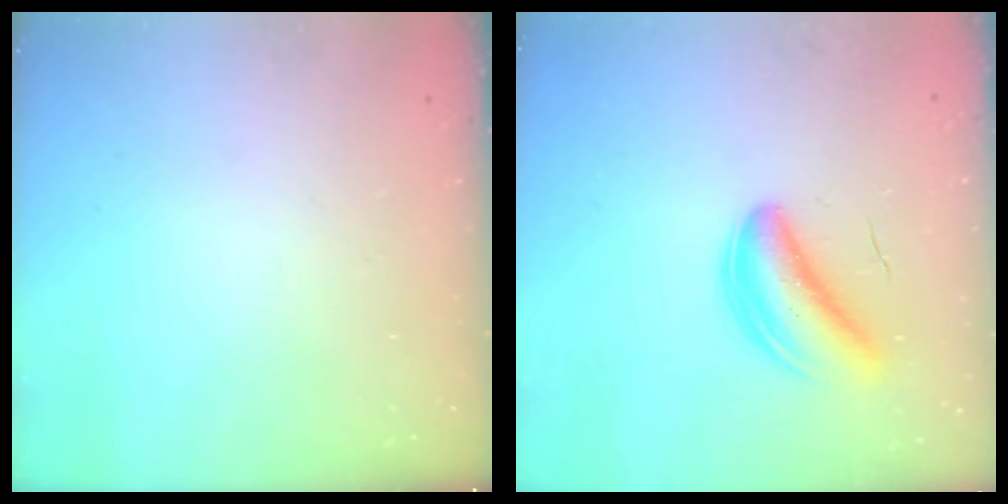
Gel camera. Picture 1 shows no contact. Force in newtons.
{"total": 6.2, "press": 5.9, "slide": 1.9}